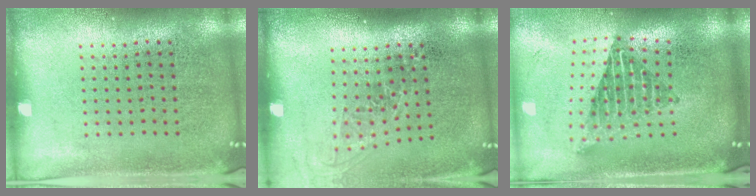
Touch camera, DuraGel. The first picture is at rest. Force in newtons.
{"total": 1.4, "press": 1.1, "slide": 0.9}
{"total": 2.2, "press": 1.6, "slide": 1.5}